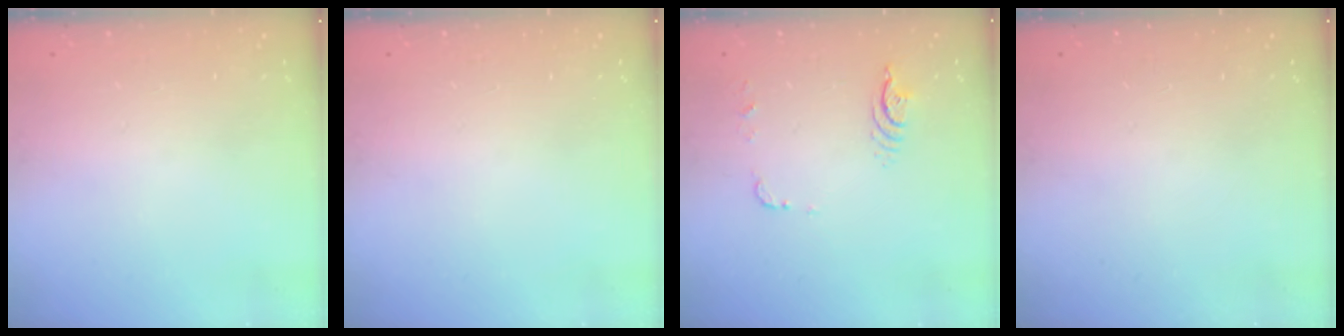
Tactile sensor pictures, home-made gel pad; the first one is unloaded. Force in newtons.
{"total": 0.0}
{"total": 5.2, "press": 5.1, "slide": 1.1}
{"total": 0.0}